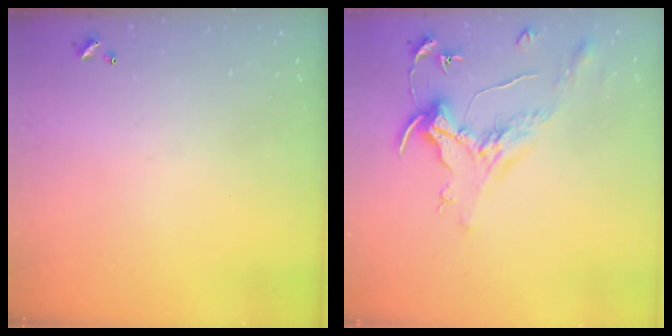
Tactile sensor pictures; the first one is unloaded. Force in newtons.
{"total": 1.6, "press": 1.4, "slide": 0.7}